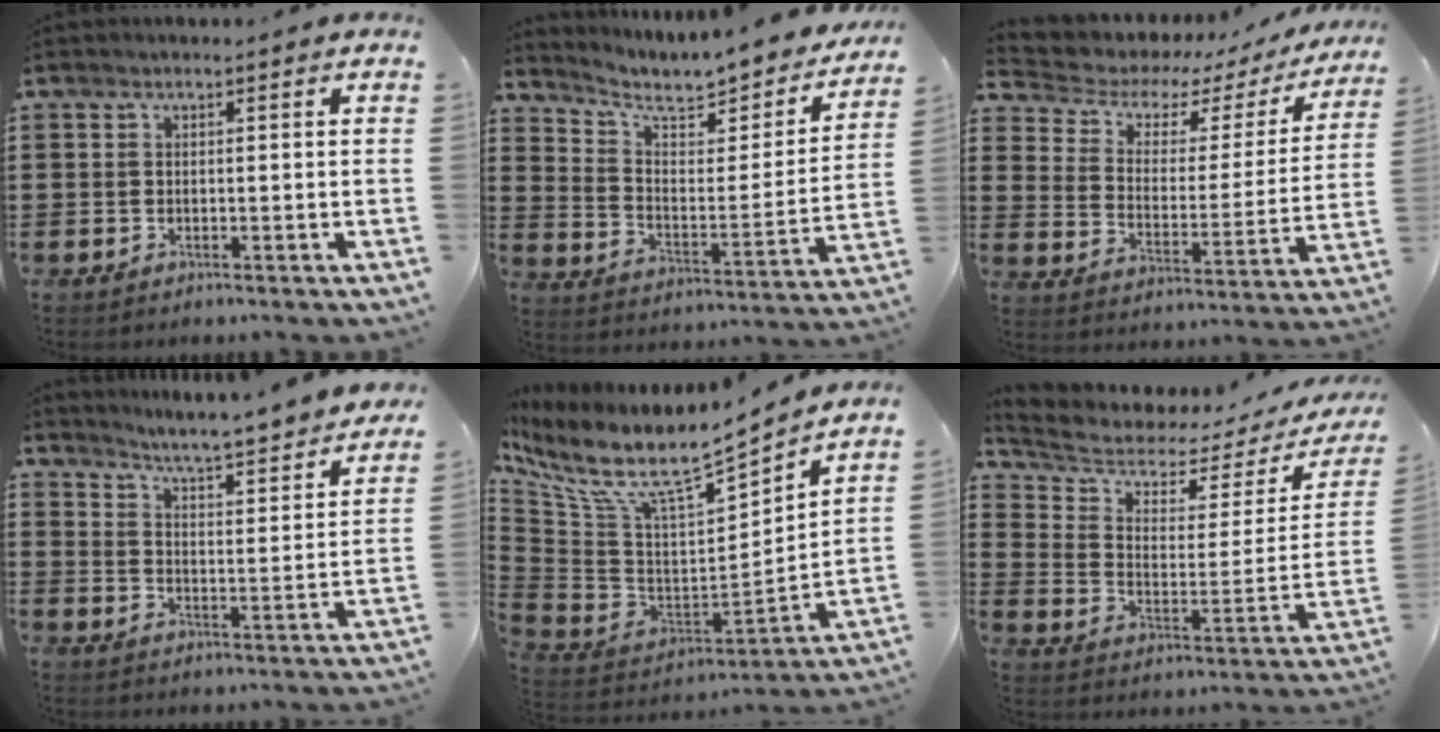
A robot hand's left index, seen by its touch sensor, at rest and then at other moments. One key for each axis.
{"total": 6.5, "fx": 5.6, "fy": 2.0, "fz": 2.7, "tx": -0.075, "ty": -0.046, "tz": 0.091}
{"total": 4.0, "fx": 2.6, "fy": 2.6, "fz": 1.6, "tx": -0.053, "ty": -0.024, "tz": 0.036}
{"total": 4.2, "fx": 4.0, "fy": -1.2, "fz": 0.7, "tx": -0.037, "ty": -0.048, "tz": 0.057}
{"total": 8.5, "fx": 5.8, "fy": 2.2, "fz": 5.8, "tx": -0.141, "ty": -0.060, "tz": 0.090}
{"total": 4.5, "fx": 4.0, "fy": 1.6, "fz": 1.3, "tx": -0.059, "ty": -0.039, "tz": 0.064}